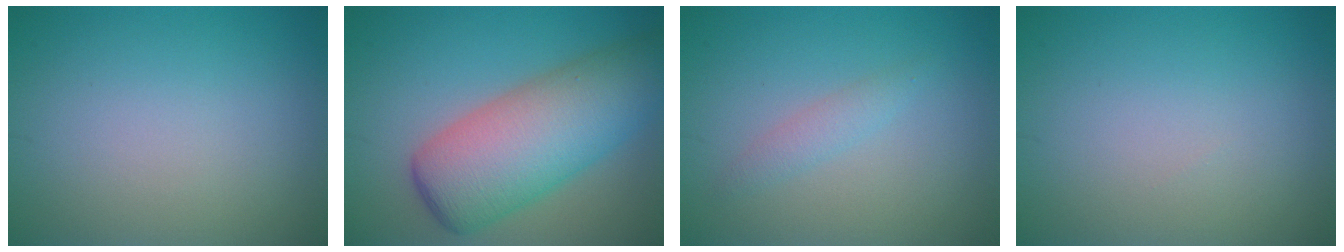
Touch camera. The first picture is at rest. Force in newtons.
{"total": 7.9, "press": 7.9, "slide": 0.3}
{"total": 1.3, "press": 1.3, "slide": 0.0}
{"total": 0.0}